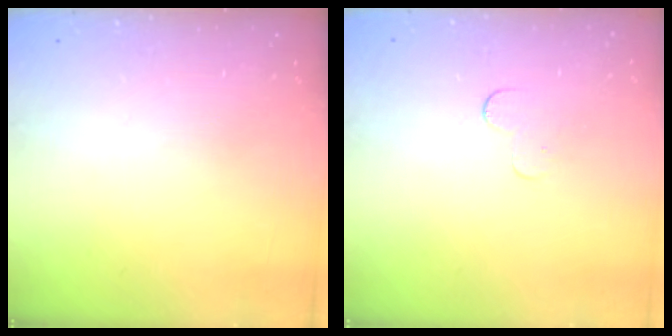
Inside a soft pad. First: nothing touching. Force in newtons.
{"total": 2.9, "press": 2.9, "slide": 0.3}